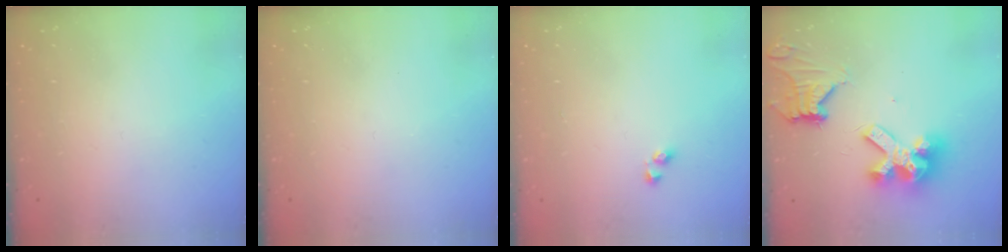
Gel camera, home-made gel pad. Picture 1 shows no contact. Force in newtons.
{"total": 0.0}
{"total": 2.9, "press": 2.7, "slide": 1.1}
{"total": 14.2, "press": 14.2, "slide": 1.1}